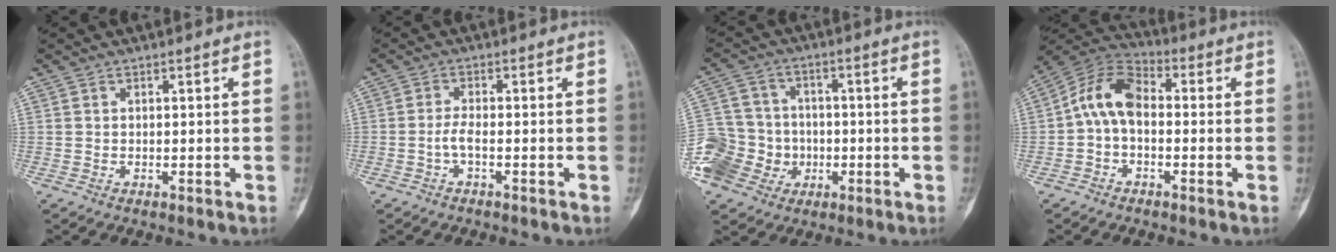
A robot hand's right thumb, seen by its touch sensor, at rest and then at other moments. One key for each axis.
{"total": 2.1, "fx": -0.8, "fy": 0.5, "fz": 1.8, "tx": -0.038, "ty": 0.003, "tz": -0.019}
{"total": 14.9, "fx": -4.4, "fy": 12.9, "fz": 5.9, "tx": -0.117, "ty": 0.032, "tz": -0.072}
{"total": 9.7, "fx": -0.4, "fy": 6.2, "fz": 7.5, "tx": -0.127, "ty": 0.033, "tz": -0.025}